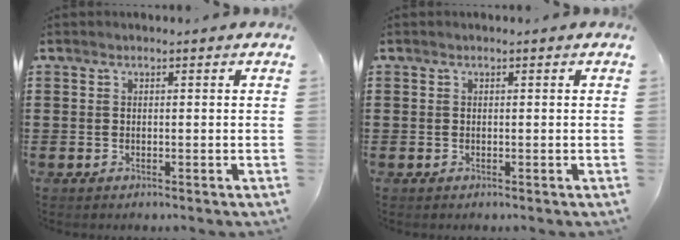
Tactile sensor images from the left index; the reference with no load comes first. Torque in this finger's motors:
{"motor_torque": [-0.07, 0.06, -0.10, -0.07]}